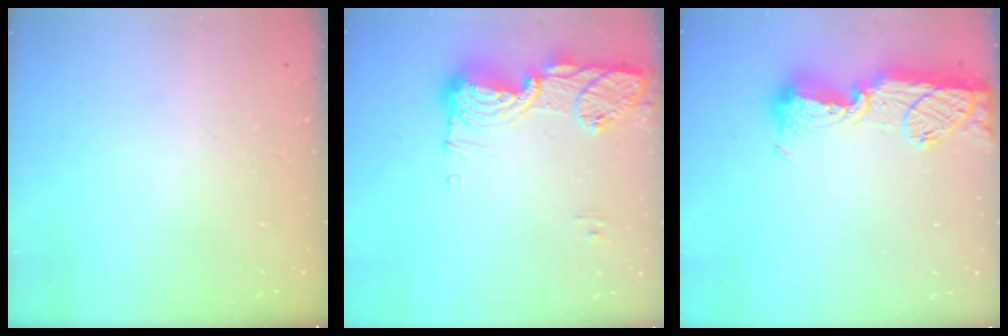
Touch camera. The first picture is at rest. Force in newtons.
{"total": 14.7, "press": 14.7, "slide": 1.4}
{"total": 12.9, "press": 12.8, "slide": 1.2}